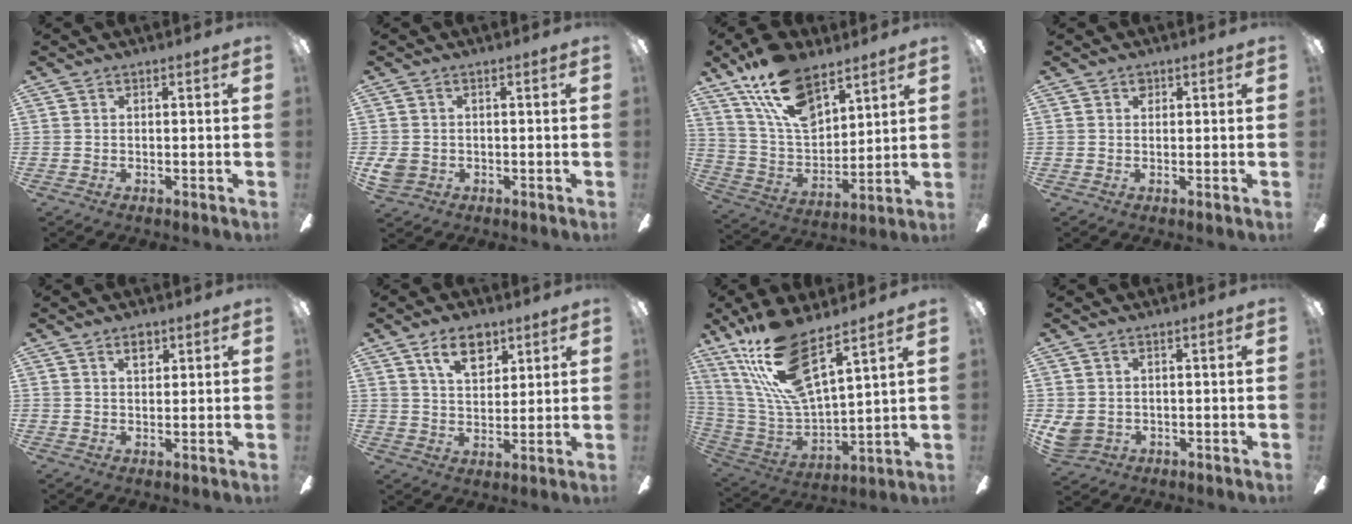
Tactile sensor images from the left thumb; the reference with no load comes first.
{"total": 3.2, "force": [-0.6, 2.7, 1.6], "torque": [-0.040, 0.001, -0.012]}
{"total": 18.4, "force": [11.9, 9.5, 10.3], "torque": [-0.202, -0.052, 0.219]}
{"total": 1.2, "force": [0.7, 0.9, 0.5], "torque": [-0.003, -0.001, 0.011]}
{"total": 3.1, "force": [2.0, 1.5, 1.8], "torque": [-0.024, -0.003, 0.032]}
{"total": 9.3, "force": [5.6, 5.1, 5.4], "torque": [-0.090, -0.009, 0.099]}
{"total": 20.4, "force": [13.0, 6.8, 14.2], "torque": [-0.317, -0.068, 0.226]}
{"total": 3.8, "force": [0.5, 3.2, 2.1], "torque": [-0.060, -0.005, 0.008]}